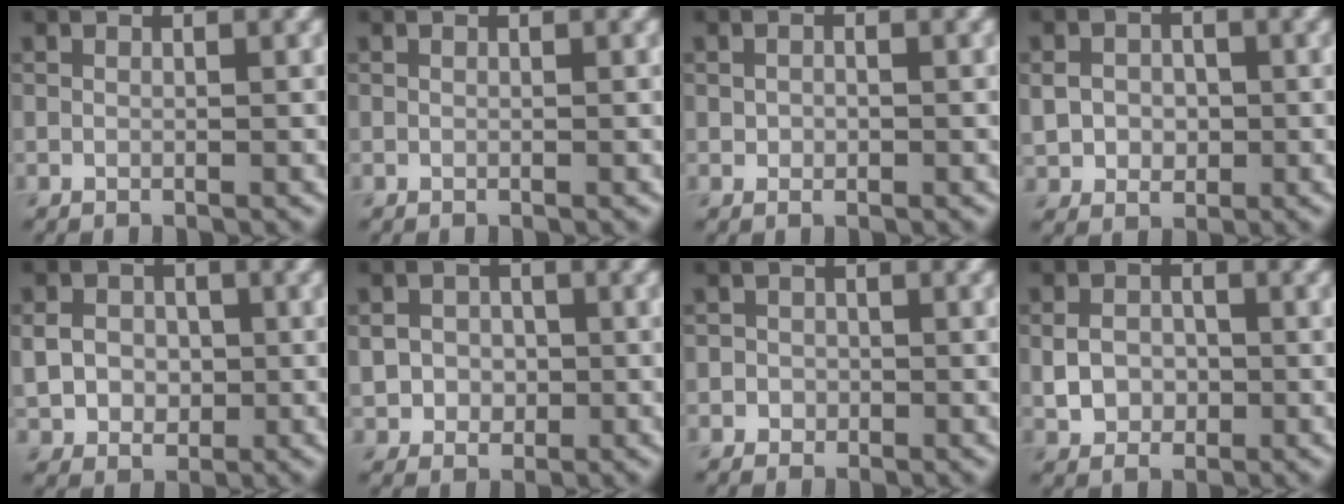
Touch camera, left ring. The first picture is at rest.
{"total": 0.0}
{"total": 1.0, "force": [0.0, 0.7, 0.7], "torque": [-0.013, -0.001, -0.003]}
{"total": 3.0, "force": [-0.1, 2.5, 1.6], "torque": [-0.033, -0.004, -0.002]}
{"total": 3.7, "force": [-0.1, 3.2, 2.0], "torque": [-0.046, -0.004, -0.002]}
{"total": 3.2, "force": [-0.2, 3.0, 1.3], "torque": [-0.020, -0.003, -0.013]}
{"total": 1.4, "force": [-0.4, 1.3, 0.2], "torque": [0.009, 0.004, -0.014]}
{"total": 2.8, "force": [-0.4, 2.3, 1.6], "torque": [-0.031, 0.000, -0.012]}